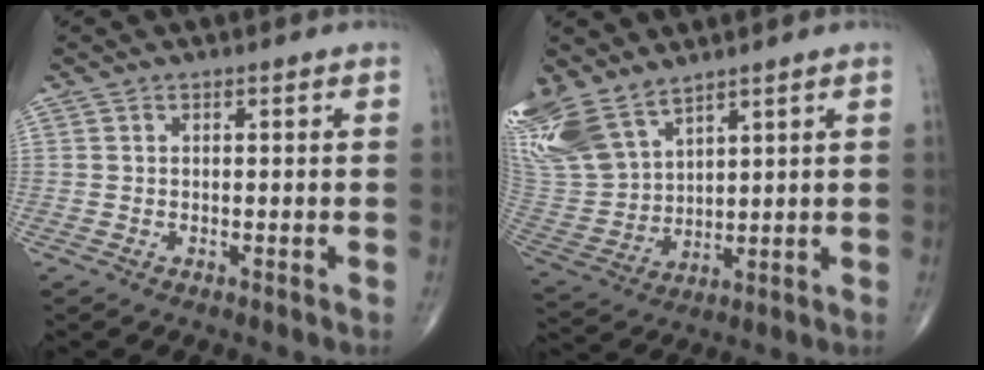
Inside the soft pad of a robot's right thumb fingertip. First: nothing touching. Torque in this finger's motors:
{"motor_torque": [-0.84, 1.59, 1.19, 1.59, 0.40]}